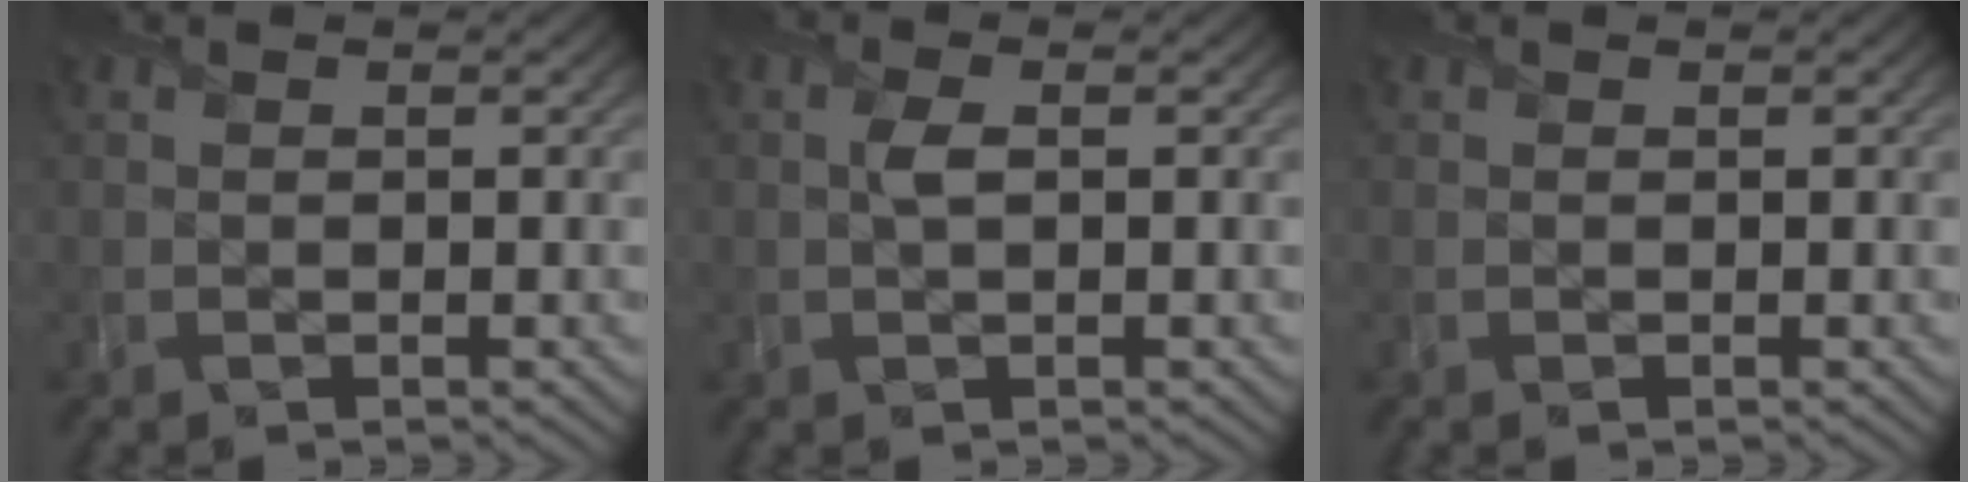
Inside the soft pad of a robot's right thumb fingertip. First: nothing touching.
{"total": 1.9, "force": [0.2, 0.8, 1.7], "torque": [-0.039, 0.001, 0.001]}
{"total": 0.0}